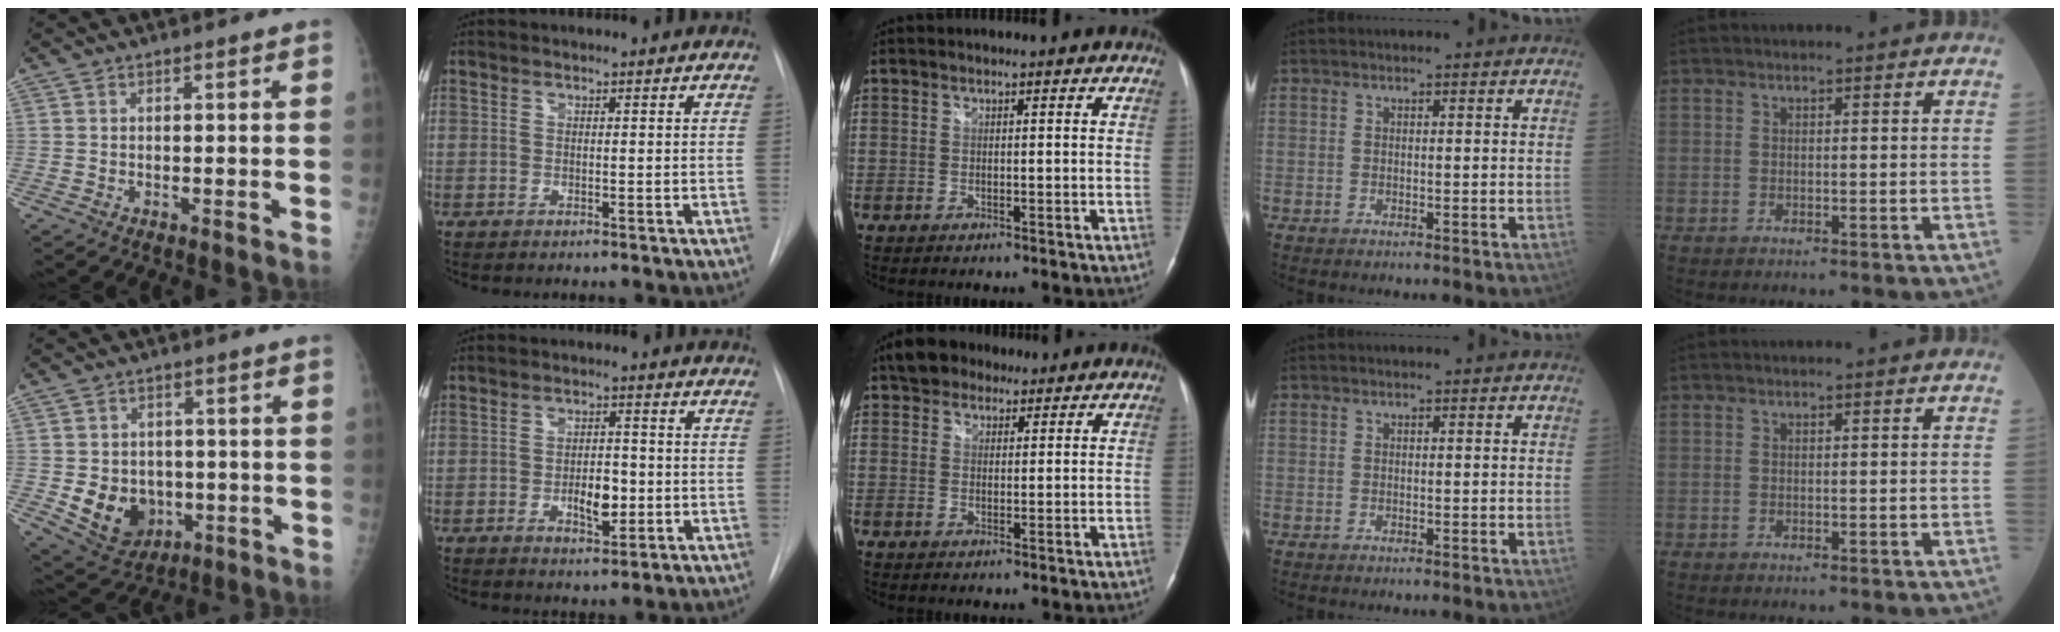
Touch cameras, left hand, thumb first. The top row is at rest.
{"thumb": {"total": 10.3, "force": [-2.1, 8.6, 5.2], "torque": [-0.053, 0.002, -0.014]}, "index": {"total": 5.3, "force": [-1.3, 2.4, 4.6], "torque": [-0.071, 0.002, -0.015]}, "middle": {"total": 5.3, "force": [3.8, 3.3, 1.6], "torque": [-0.034, 0.023, 0.070]}}